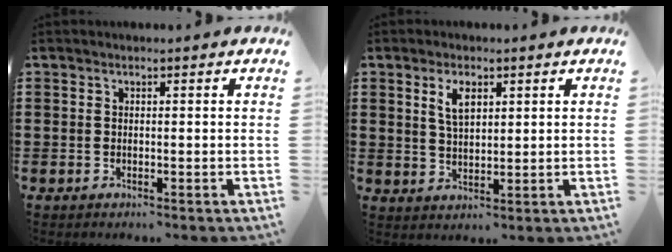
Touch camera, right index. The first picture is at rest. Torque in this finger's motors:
{"motor_torque": [1.10, 1.04, 0.45, 0.08]}